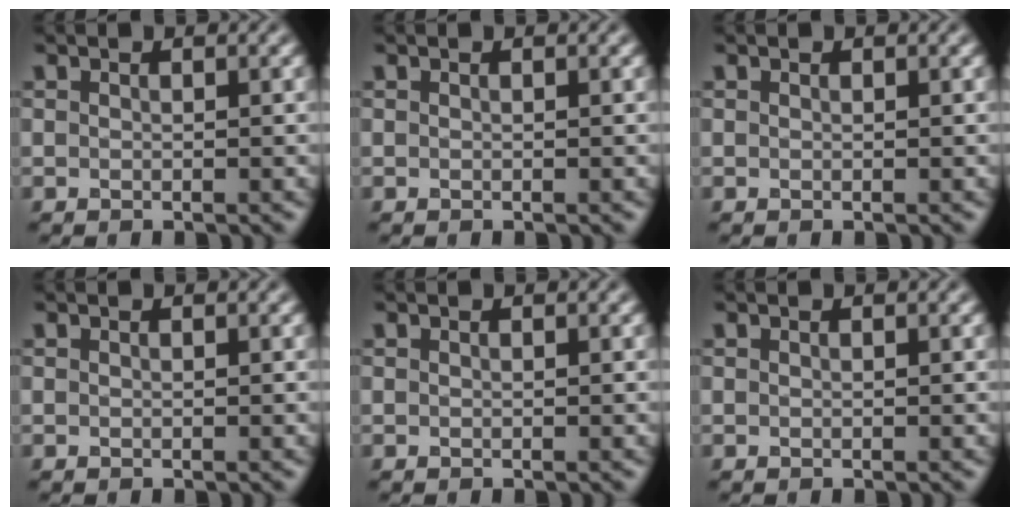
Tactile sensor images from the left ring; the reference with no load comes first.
{"total": 0.0}
{"total": 0.0}
{"total": 0.0}
{"total": 0.0}
{"total": 0.0}